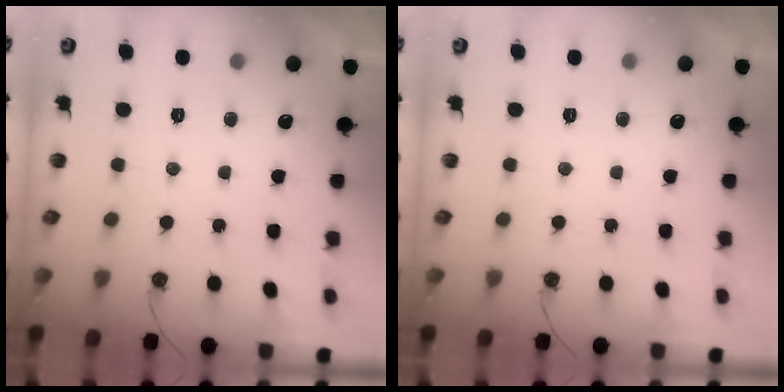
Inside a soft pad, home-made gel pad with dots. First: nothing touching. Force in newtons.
{"total": 0.0}